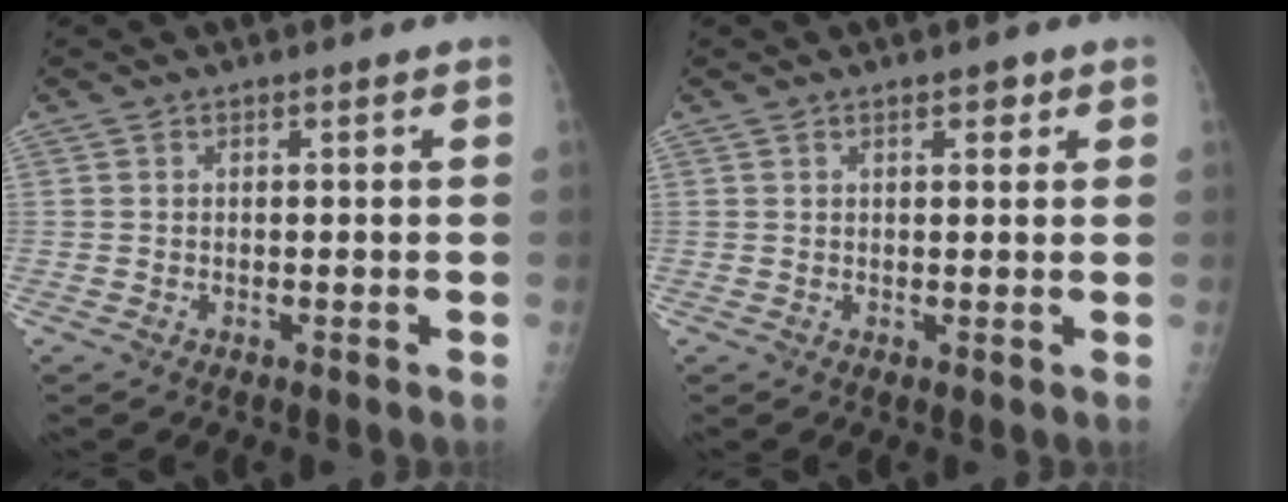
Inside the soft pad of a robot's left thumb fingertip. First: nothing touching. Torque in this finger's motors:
{"motor_torque": [0.04, 0.01, 0.04, 0.00, 0.06]}